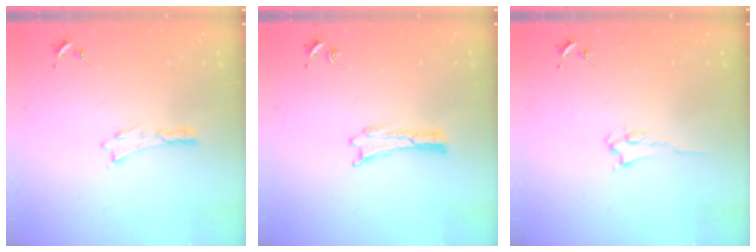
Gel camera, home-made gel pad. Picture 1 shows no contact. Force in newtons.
{"total": 0.0}
{"total": 2.0, "press": 1.9, "slide": 0.3}